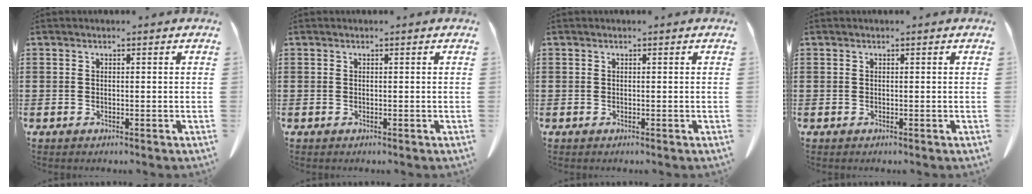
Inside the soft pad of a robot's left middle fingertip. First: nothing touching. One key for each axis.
{"total": 0.0}
{"total": 0.0}
{"total": 0.0}